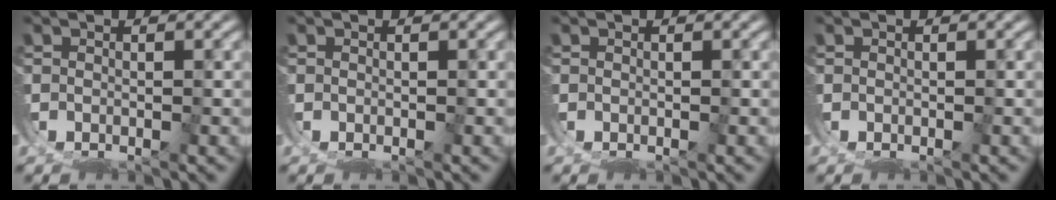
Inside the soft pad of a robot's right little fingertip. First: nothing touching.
{"total": 0.0}
{"total": 0.0}
{"total": 0.0}